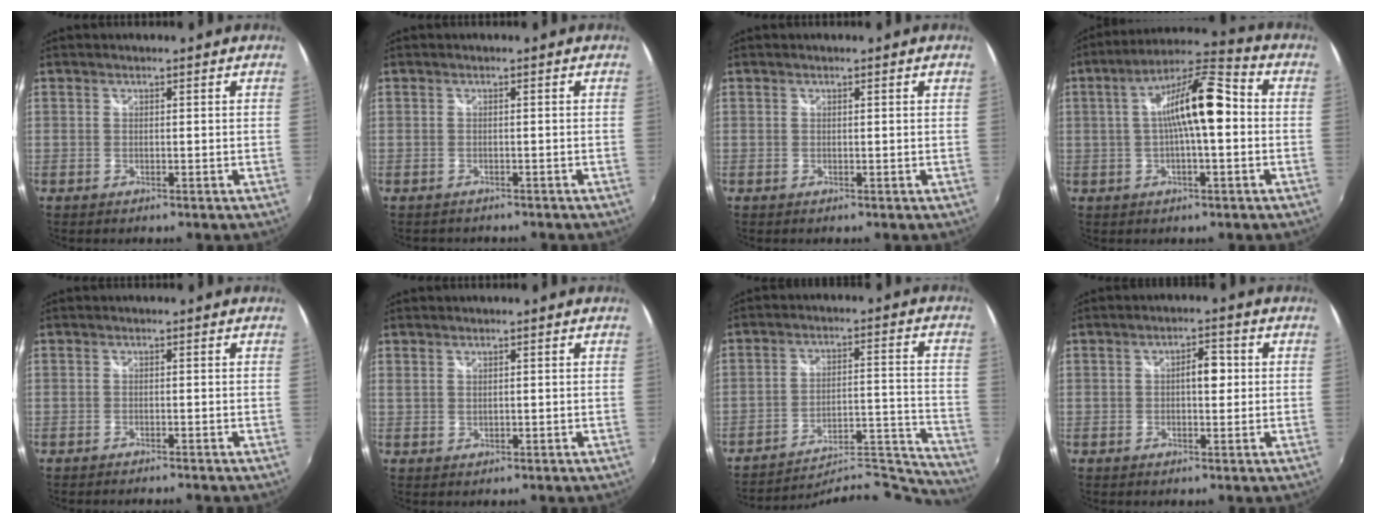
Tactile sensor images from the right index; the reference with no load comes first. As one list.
[{"total": 2.3, "force": [-2.1, 0.8, 0.4], "torque": [-0.014, -0.015, -0.026]}, {"total": 0.6, "force": [0.3, -0.2, 0.5], "torque": [-0.010, 0.003, 0.004]}, {"total": 12.6, "force": [0.3, 2.8, 12.3], "torque": [-0.210, 0.025, -0.001]}, {"total": 2.3, "force": [-2.2, 0.3, 0.7], "torque": [-0.024, -0.014, -0.038]}, {"total": 1.0, "force": [0.7, 0.5, 0.5], "torque": [-0.007, 0.001, 0.012]}, {"total": 20.6, "force": [-20.5, -0.2, 2.0], "torque": [-0.018, 0.035, -0.291]}, {"total": 3.7, "force": [0.2, 1.7, 3.3], "torque": [-0.049, 0.009, 0.002]}]